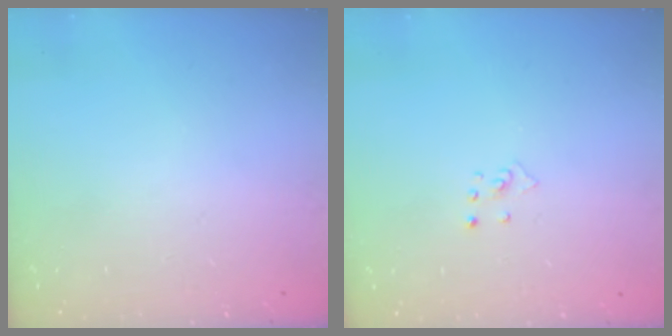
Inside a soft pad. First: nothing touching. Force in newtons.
{"total": 2.9, "press": 2.9, "slide": 0.3}